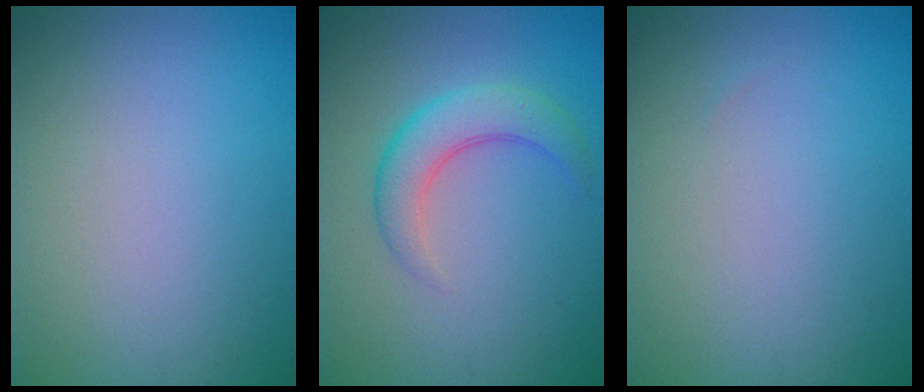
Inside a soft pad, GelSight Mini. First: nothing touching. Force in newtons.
{"total": 3.9, "press": 3.9, "slide": 0.2}
{"total": 0.0}